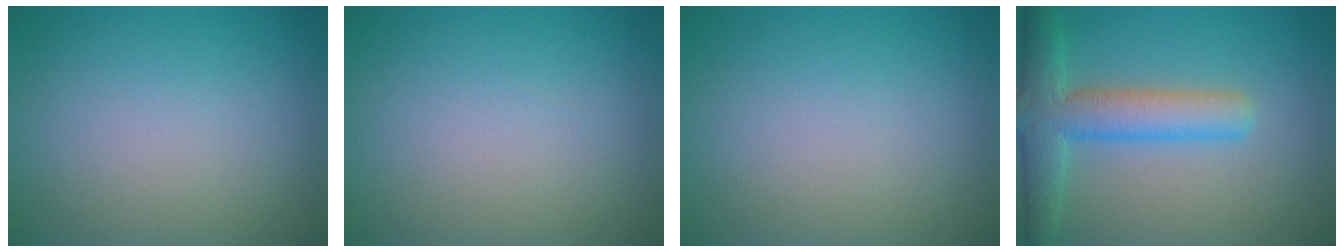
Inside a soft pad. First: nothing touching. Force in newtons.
{"total": 0.0}
{"total": 0.0}
{"total": 5.8, "press": 5.8, "slide": 0.3}